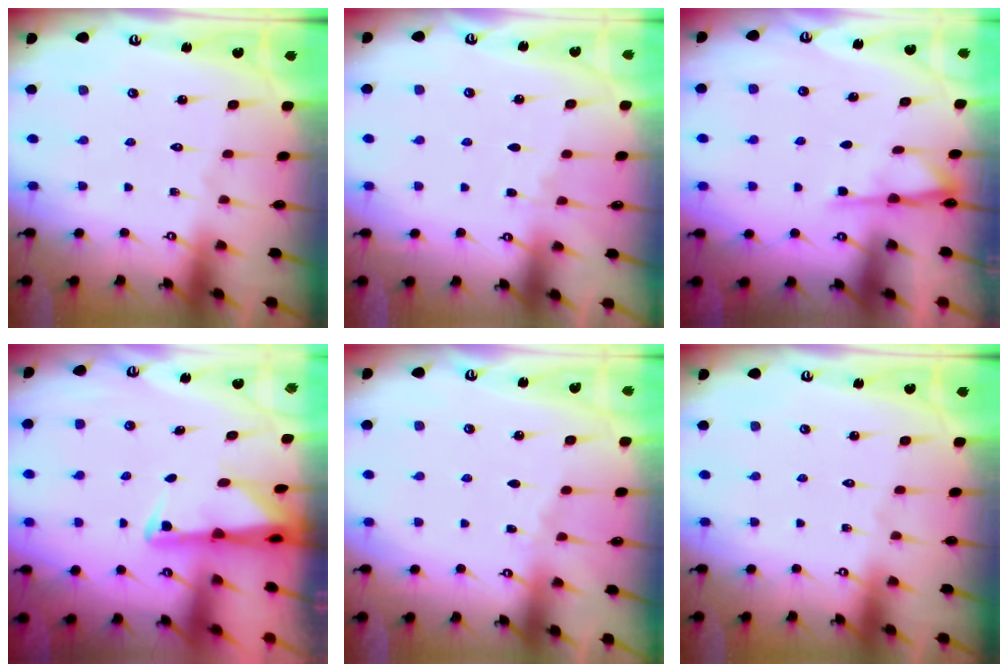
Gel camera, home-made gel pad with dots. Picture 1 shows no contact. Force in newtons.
{"total": 1.6, "press": 1.6, "slide": 0.3}
{"total": 2.2, "press": 2.2, "slide": 0.5}
{"total": 2.4, "press": 2.3, "slide": 0.5}
{"total": 2.8, "press": 2.7, "slide": 0.3}
{"total": 0.0}